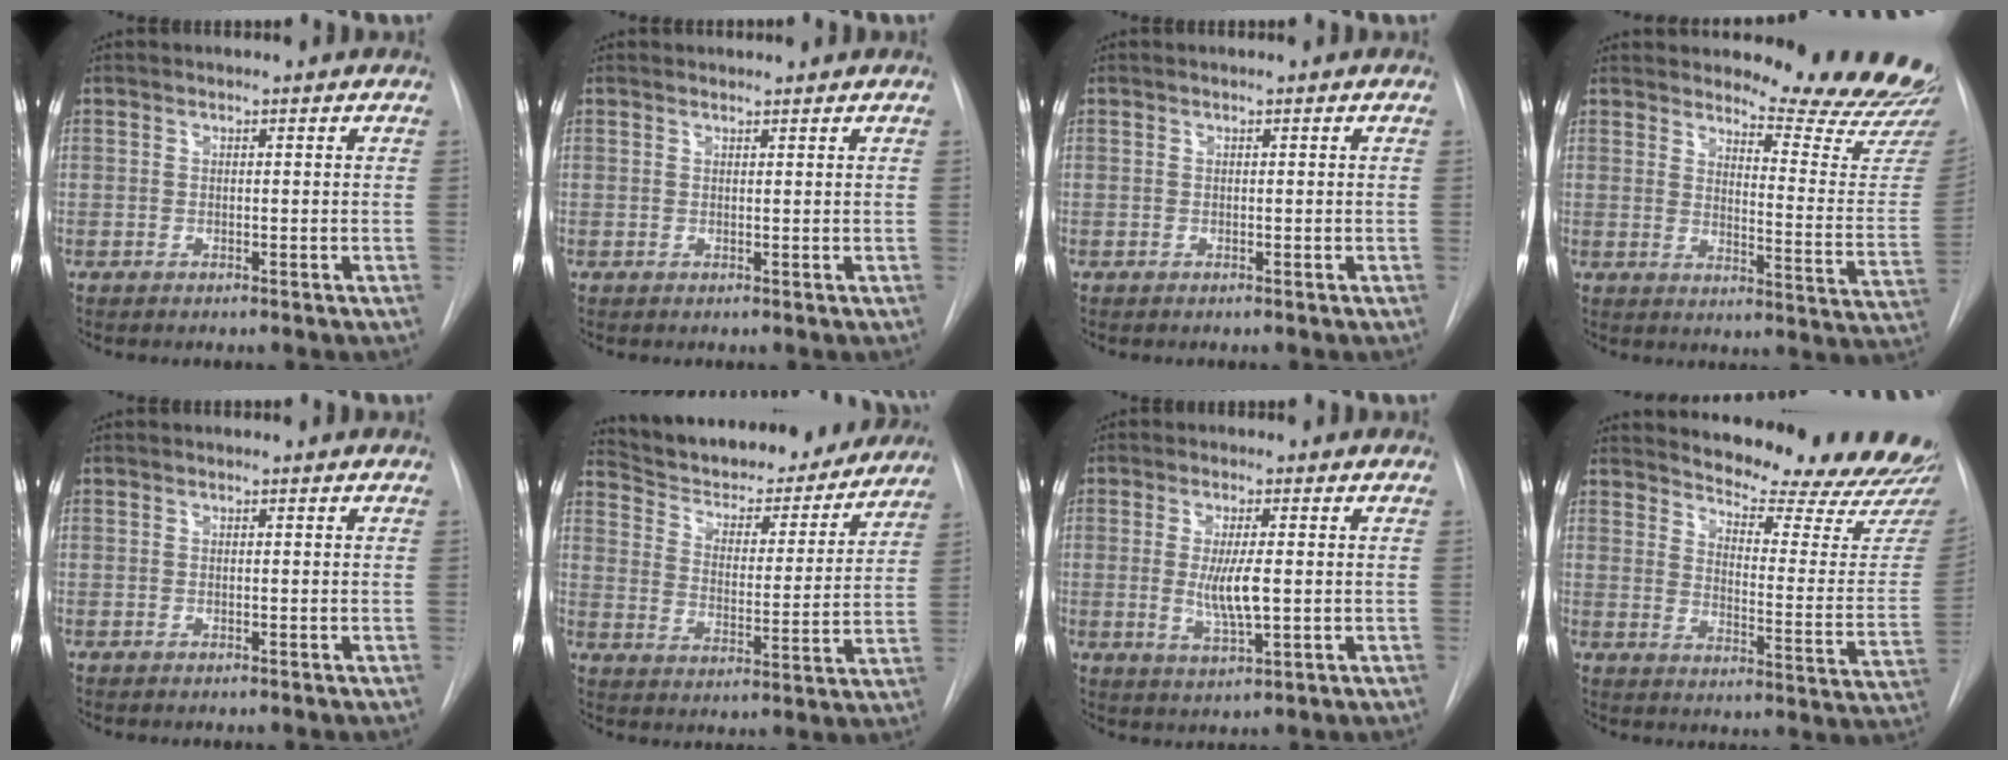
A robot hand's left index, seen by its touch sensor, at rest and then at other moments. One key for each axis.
{"total": 1.1, "fx": 1.1, "fy": 0.1, "fz": -0.1, "tx": -0.006, "ty": 0.005, "tz": 0.016}
{"total": 0.0}
{"total": 15.5, "fx": 15.1, "fy": -0.1, "fz": 3.8, "tx": -0.043, "ty": -0.132, "tz": 0.171}
{"total": 0.0}
{"total": 23.4, "fx": 21.4, "fy": 6.0, "fz": 7.4, "tx": -0.111, "ty": -0.018, "tz": 0.291}
{"total": 5.7, "fx": -0.2, "fy": 1.0, "fz": 5.6, "tx": -0.110, "ty": -0.015, "tz": -0.003}
{"total": 21.0, "fx": 20.0, "fy": 1.8, "fz": 6.1, "tx": -0.075, "ty": -0.119, "tz": 0.237}